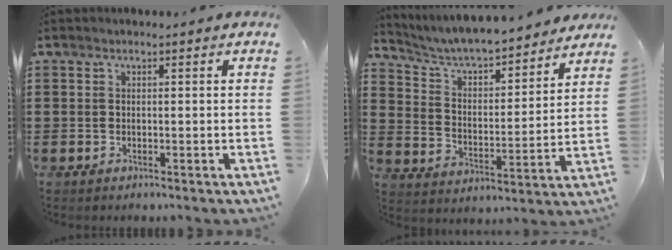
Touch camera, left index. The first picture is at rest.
{"total": 5.6, "force": [5.2, 0.8, 1.9], "torque": [-0.062, -0.039, 0.084]}